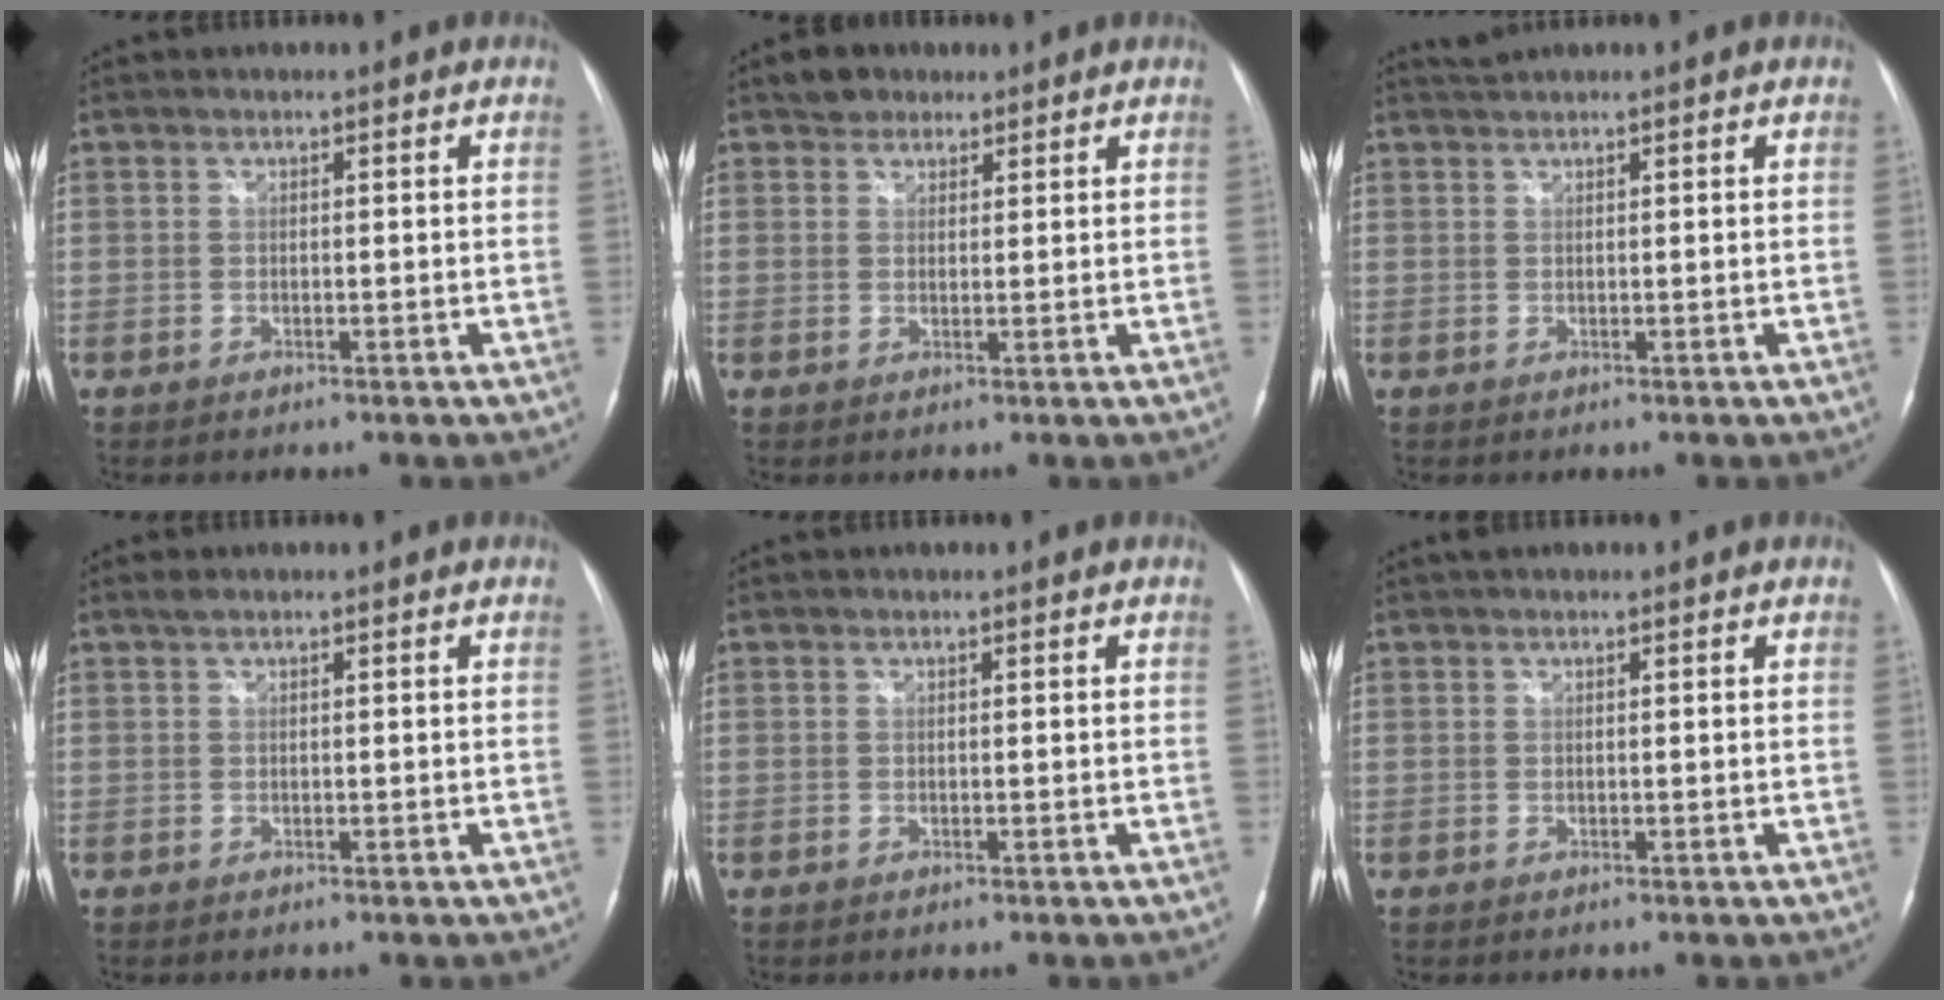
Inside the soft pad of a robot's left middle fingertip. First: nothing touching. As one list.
[{"total": 2.9, "force": [2.2, 1.9, 0.5], "torque": [-0.011, 0.011, 0.034]}, {"total": 1.3, "force": [1.2, -0.4, 0.2], "torque": [-0.008, 0.009, 0.029]}, {"total": 0.7, "force": [0.5, 0.1, 0.4], "torque": [-0.015, 0.012, 0.013]}, {"total": 0.0}, {"total": 1.0, "force": [0.8, 0.3, 0.5], "torque": [-0.014, 0.017, 0.014]}]